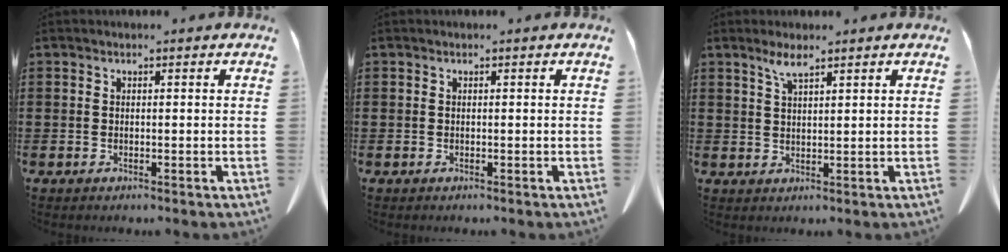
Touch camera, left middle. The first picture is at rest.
{"total": 0.0}
{"total": 3.0, "force": [2.2, 0.4, 2.0], "torque": [-0.044, 0.001, 0.040]}